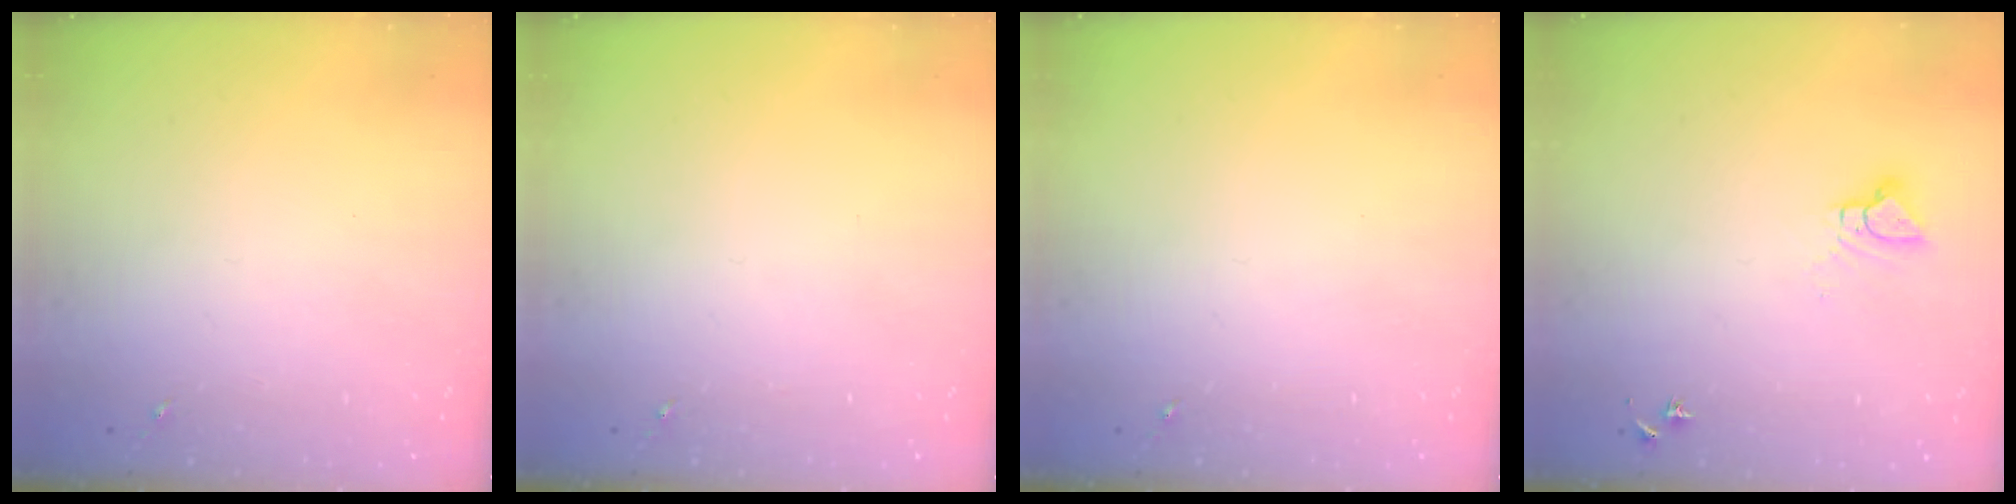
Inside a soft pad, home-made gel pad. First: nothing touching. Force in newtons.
{"total": 0.0}
{"total": 0.0}
{"total": 4.4, "press": 4.3, "slide": 0.4}